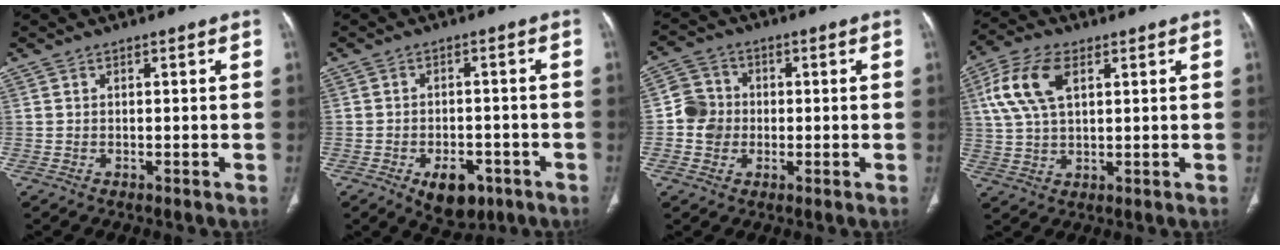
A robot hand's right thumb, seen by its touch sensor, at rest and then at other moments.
{"total": 7.8, "force": [-3.9, 4.6, 4.9], "torque": [-0.054, 0.013, -0.047]}
{"total": 6.2, "force": [-0.6, 5.9, 1.8], "torque": [-0.012, 0.013, -0.018]}
{"total": 10.8, "force": [3.8, 5.7, 8.4], "torque": [-0.180, 0.008, 0.073]}